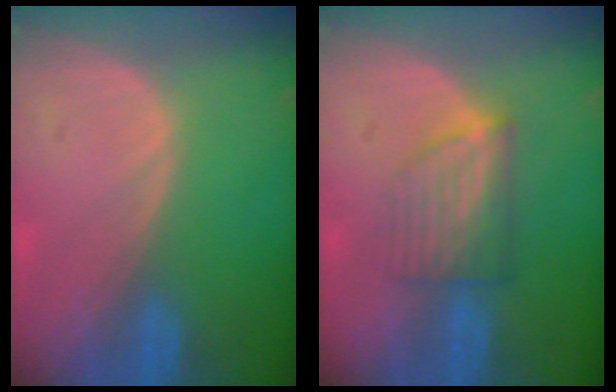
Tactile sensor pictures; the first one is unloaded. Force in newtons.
{"total": 6.1, "press": 5.5, "slide": 2.7}